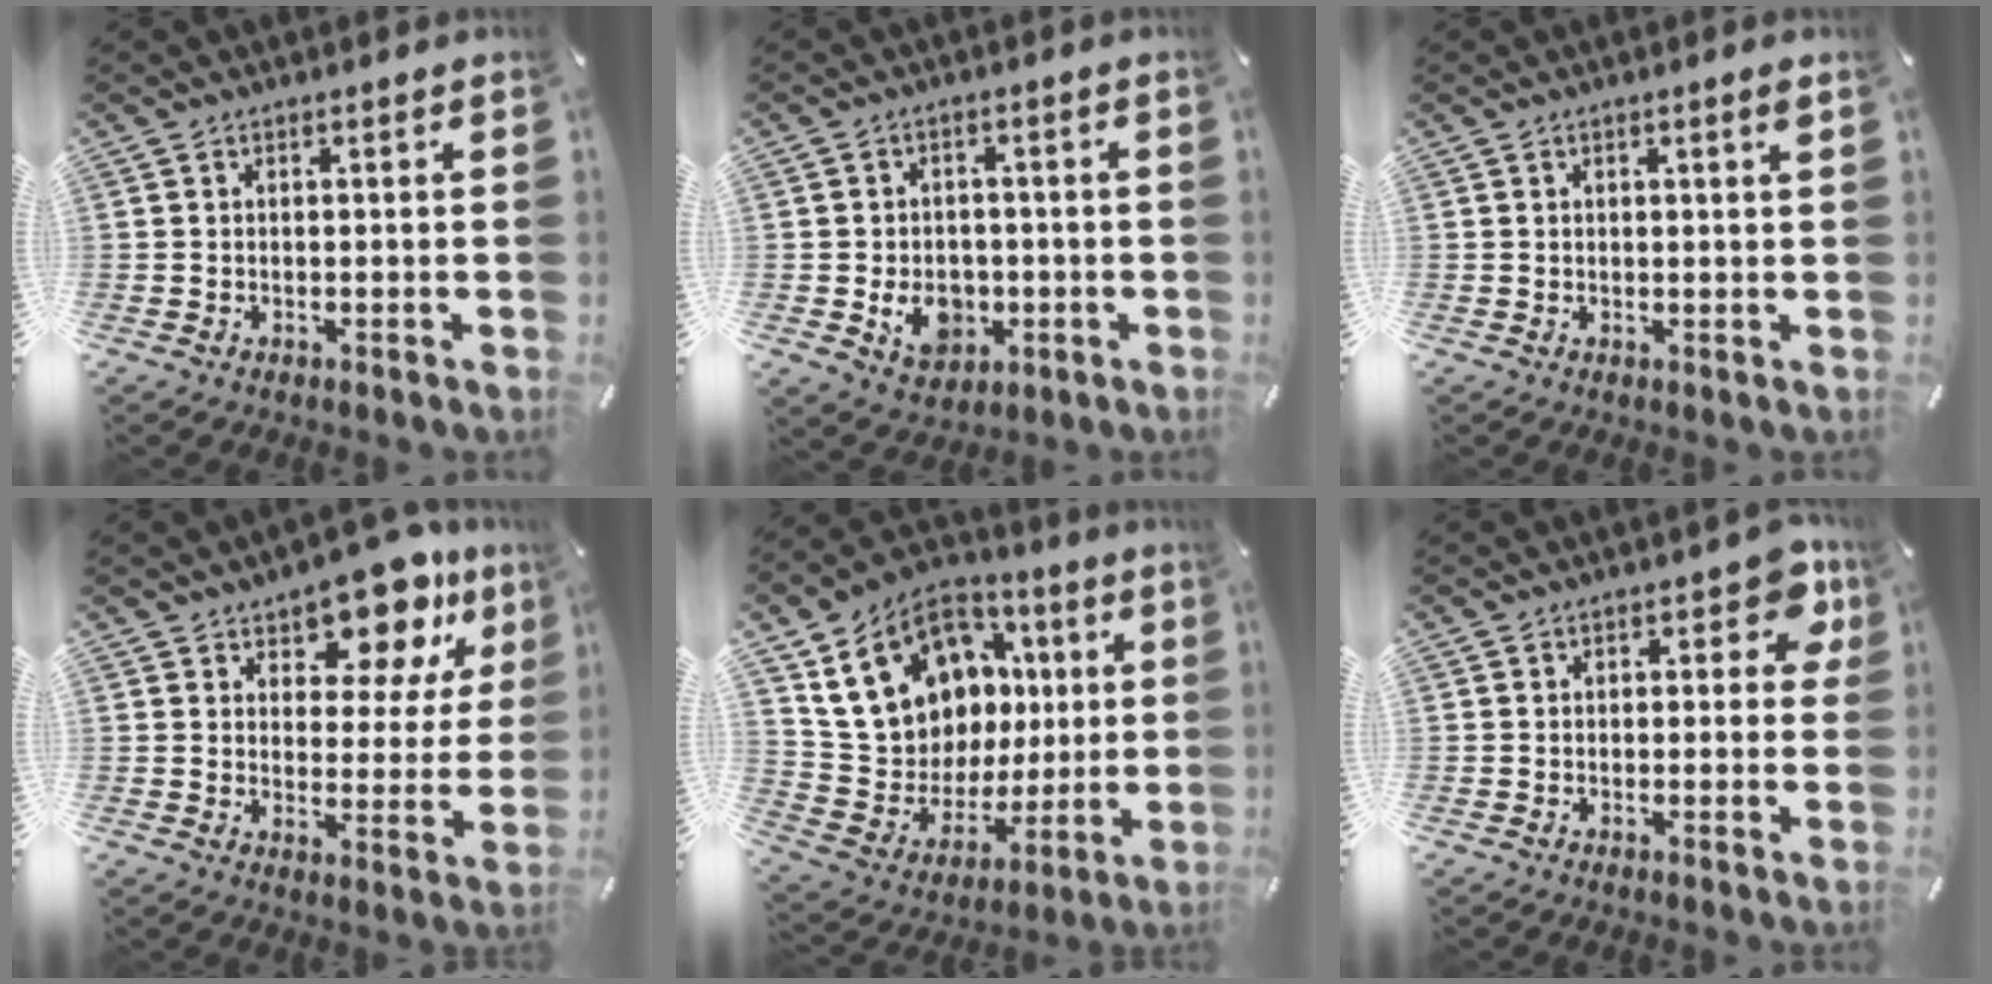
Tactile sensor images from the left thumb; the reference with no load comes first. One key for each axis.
{"total": 8.2, "fx": -1.9, "fy": 6.5, "fz": 4.6, "tx": -0.081, "ty": 0.009, "tz": -0.029}
{"total": 1.5, "fx": 0.7, "fy": 0.2, "fz": 1.3, "tx": -0.026, "ty": 0.002, "tz": 0.011}
{"total": 14.1, "fx": 10.9, "fy": 6.5, "fz": 6.2, "tx": -0.096, "ty": -0.075, "tz": 0.189}
{"total": 19.0, "fx": 7.0, "fy": 15.6, "fz": 8.2, "tx": -0.151, "ty": -0.030, "tz": 0.156}
{"total": 6.7, "fx": 2.4, "fy": 4.0, "fz": 4.9, "tx": -0.050, "ty": -0.004, "tz": 0.036}